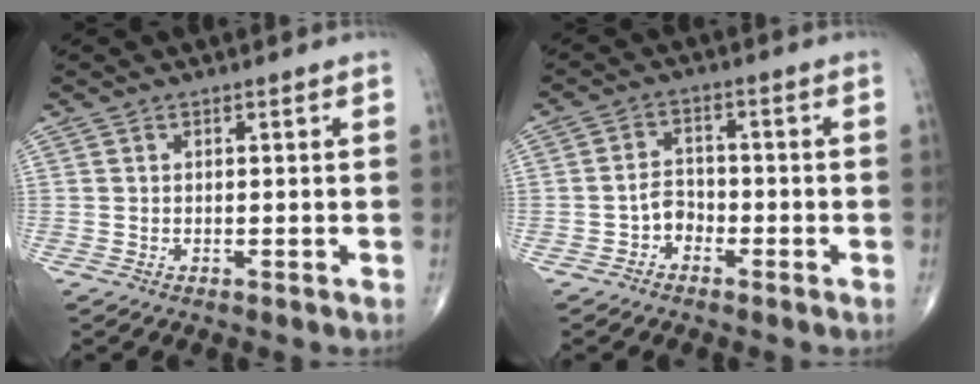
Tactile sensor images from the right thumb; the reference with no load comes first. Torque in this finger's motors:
{"motor_torque": [-0.33, 0.23, 0.33, -0.09, 0.00]}